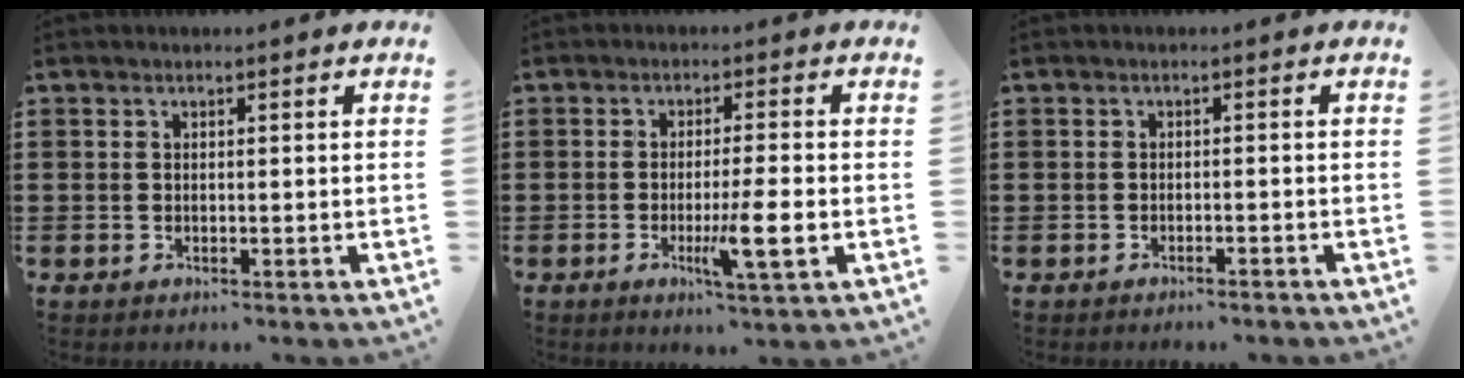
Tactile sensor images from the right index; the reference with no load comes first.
{"total": 6.8, "force": [-2.0, 0.3, 6.5], "torque": [-0.117, -0.019, -0.036]}
{"total": 1.0, "force": [-0.9, -0.1, 0.3], "torque": [-0.008, -0.001, -0.018]}